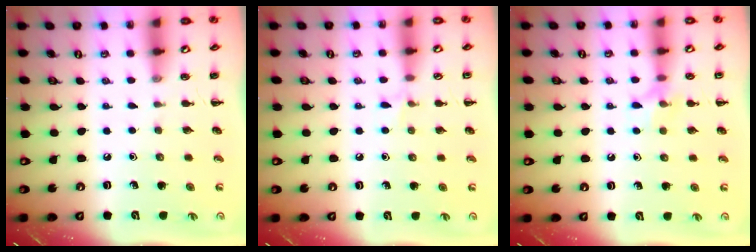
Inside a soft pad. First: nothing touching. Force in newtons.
{"total": 4.6, "press": 4.3, "slide": 1.7}
{"total": 7.4, "press": 7.2, "slide": 1.3}